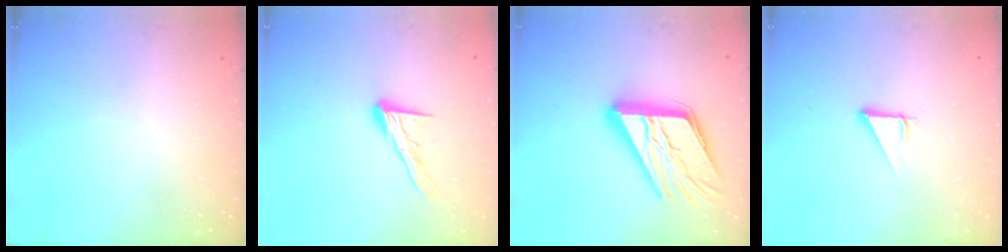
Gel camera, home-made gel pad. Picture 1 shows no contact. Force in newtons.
{"total": 12.0, "press": 12.0, "slide": 1.0}
{"total": 22.9, "press": 22.8, "slide": 2.3}
{"total": 3.7, "press": 3.7, "slide": 0.2}